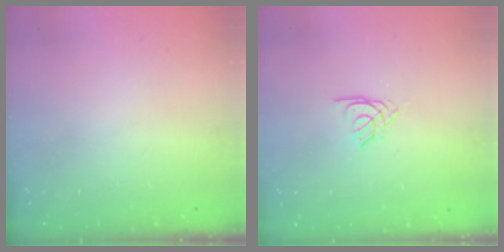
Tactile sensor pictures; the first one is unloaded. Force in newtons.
{"total": 2.5, "press": 2.4, "slide": 0.5}